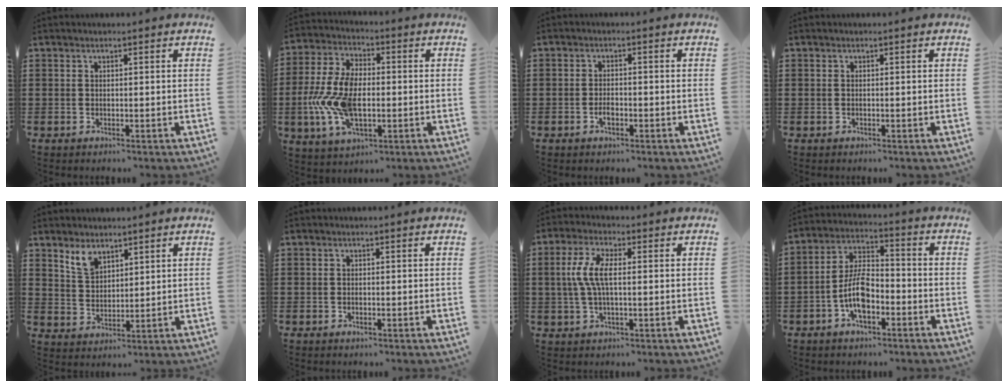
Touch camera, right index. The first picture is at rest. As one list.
[{"total": 10.7, "force": [-1.7, 5.7, 8.9], "torque": [-0.217, -0.008, -0.036]}, {"total": 2.0, "force": [-0.8, 0.7, 1.7], "torque": [-0.034, -0.002, -0.014]}, {"total": 0.0}, {"total": 4.2, "force": [3.1, 2.1, 1.8], "torque": [-0.046, 0.003, 0.058]}, {"total": 0.5, "force": [-0.2, 0.1, 0.5], "torque": [-0.012, -0.007, -0.001]}, {"total": 6.2, "force": [0.1, 2.3, 5.7], "torque": [-0.134, -0.002, -0.008]}, {"total": 7.7, "force": [-2.9, 3.4, 6.3], "torque": [-0.146, -0.001, -0.061]}]